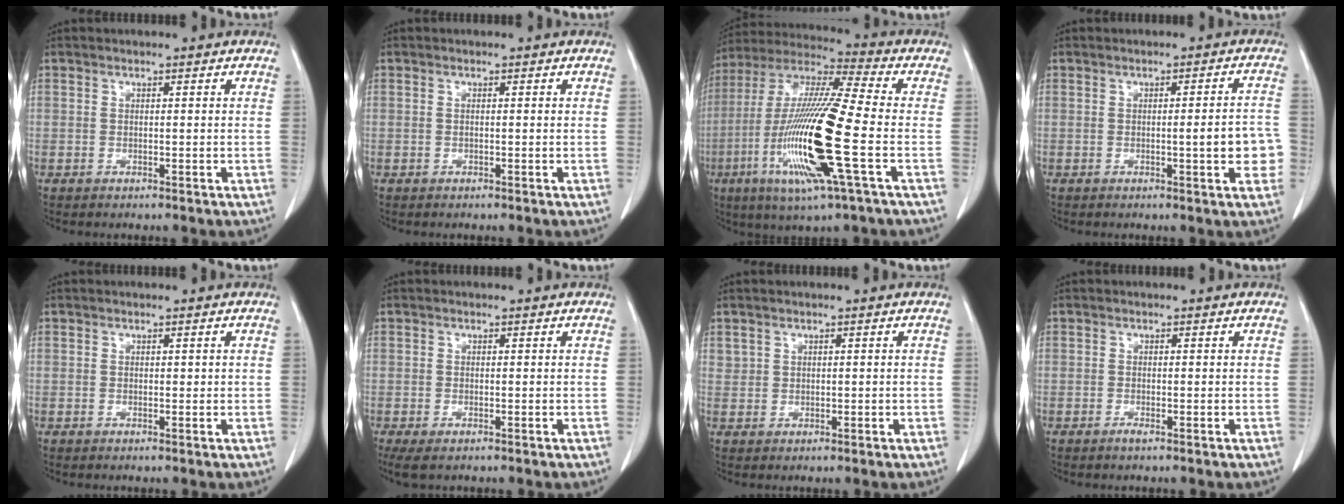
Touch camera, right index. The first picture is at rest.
{"total": 0.0}
{"total": 19.8, "force": [-5.4, 0.6, 19.0], "torque": [-0.408, -0.024, -0.108]}
{"total": 5.3, "force": [-1.2, 0.8, 5.1], "torque": [-0.059, 0.008, -0.015]}
{"total": 0.6, "force": [0.2, 0.4, 0.4], "torque": [-0.001, 0.002, 0.004]}
{"total": 2.8, "force": [-1.8, 1.0, 1.9], "torque": [-0.037, -0.010, -0.028]}
{"total": 1.1, "force": [0.6, 0.9, 0.1], "torque": [0.007, 0.005, 0.011]}
{"total": 0.6, "force": [-0.4, 0.0, 0.4], "torque": [-0.008, -0.001, -0.008]}